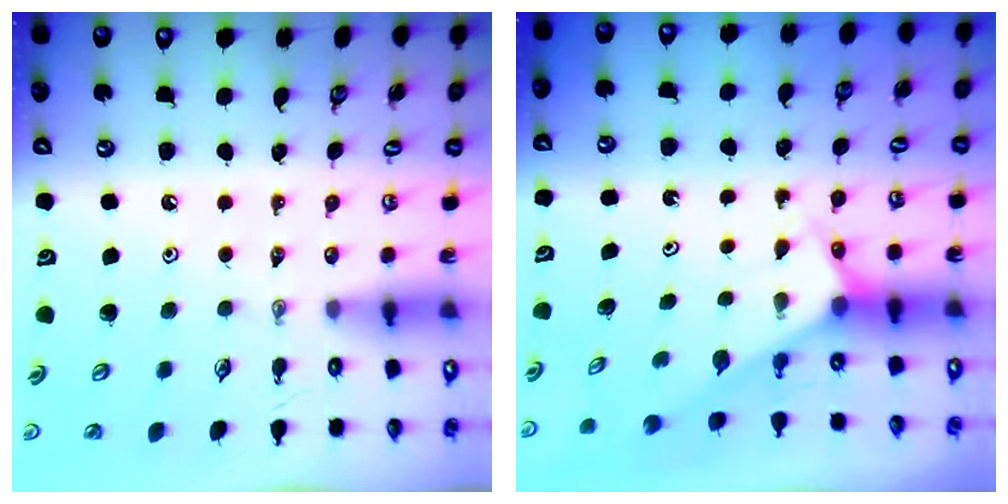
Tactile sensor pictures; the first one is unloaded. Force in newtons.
{"total": 2.6, "press": 2.6, "slide": 0.2}